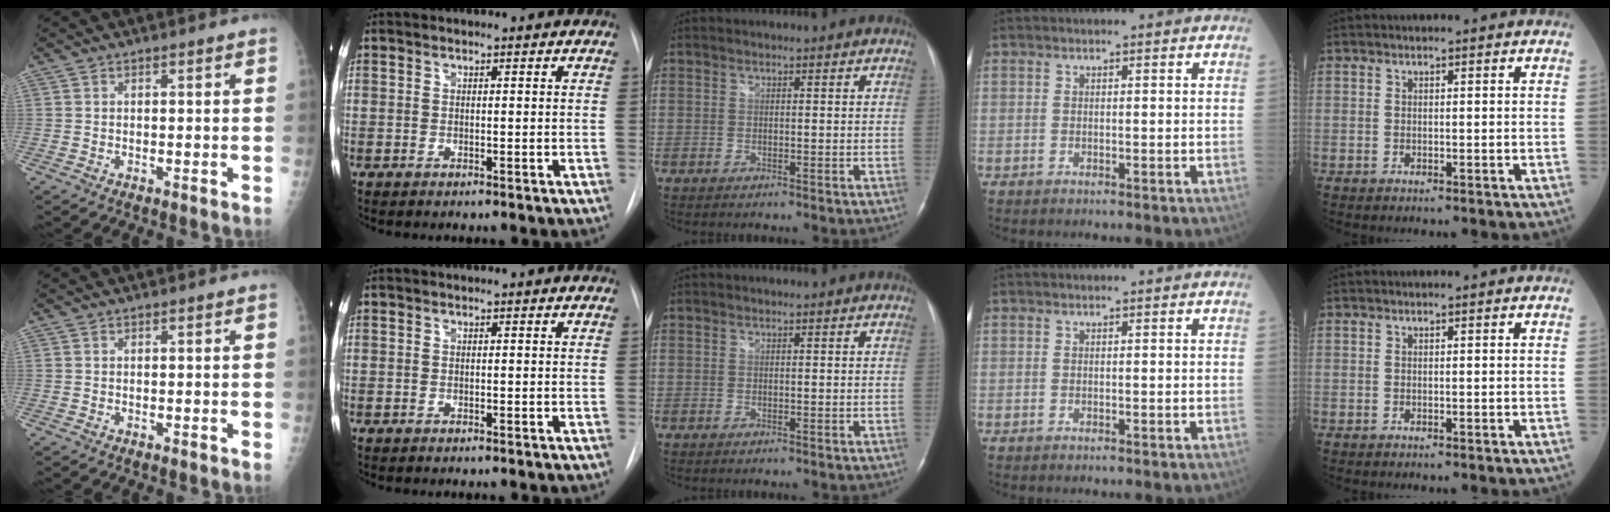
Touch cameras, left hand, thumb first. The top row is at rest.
{}